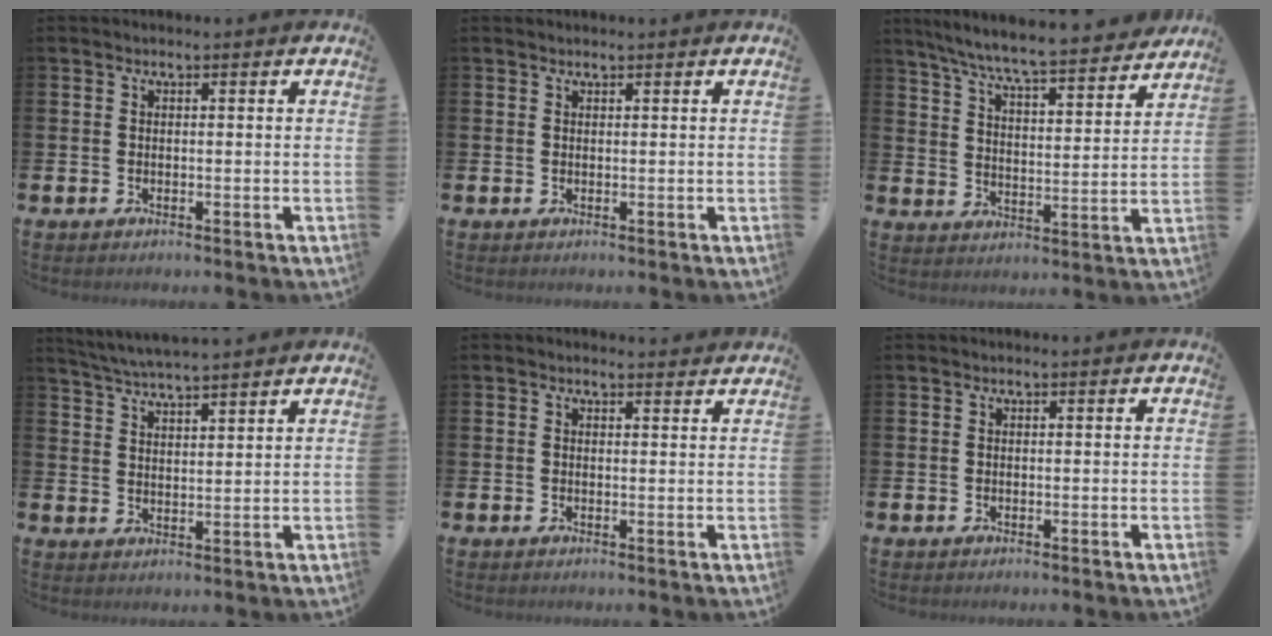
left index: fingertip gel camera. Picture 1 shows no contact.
{"total": 0.6, "force": [0.6, 0.2, -0.1], "torque": [0.009, -0.002, 0.009]}
{"total": 7.9, "force": [7.4, 0.2, 2.7], "torque": [-0.080, -0.055, 0.127]}
{"total": 4.7, "force": [4.6, -0.1, 0.8], "torque": [-0.038, -0.021, 0.084]}
{"total": 1.0, "force": [0.9, 0.2, 0.1], "torque": [0.006, -0.002, 0.016]}
{"total": 0.0}